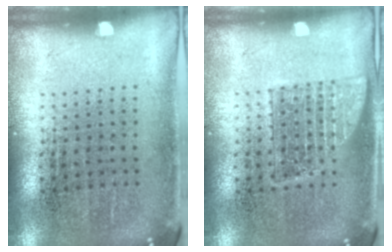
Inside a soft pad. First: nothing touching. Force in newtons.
{"total": 1.0, "press": 1.0, "slide": 0.3}